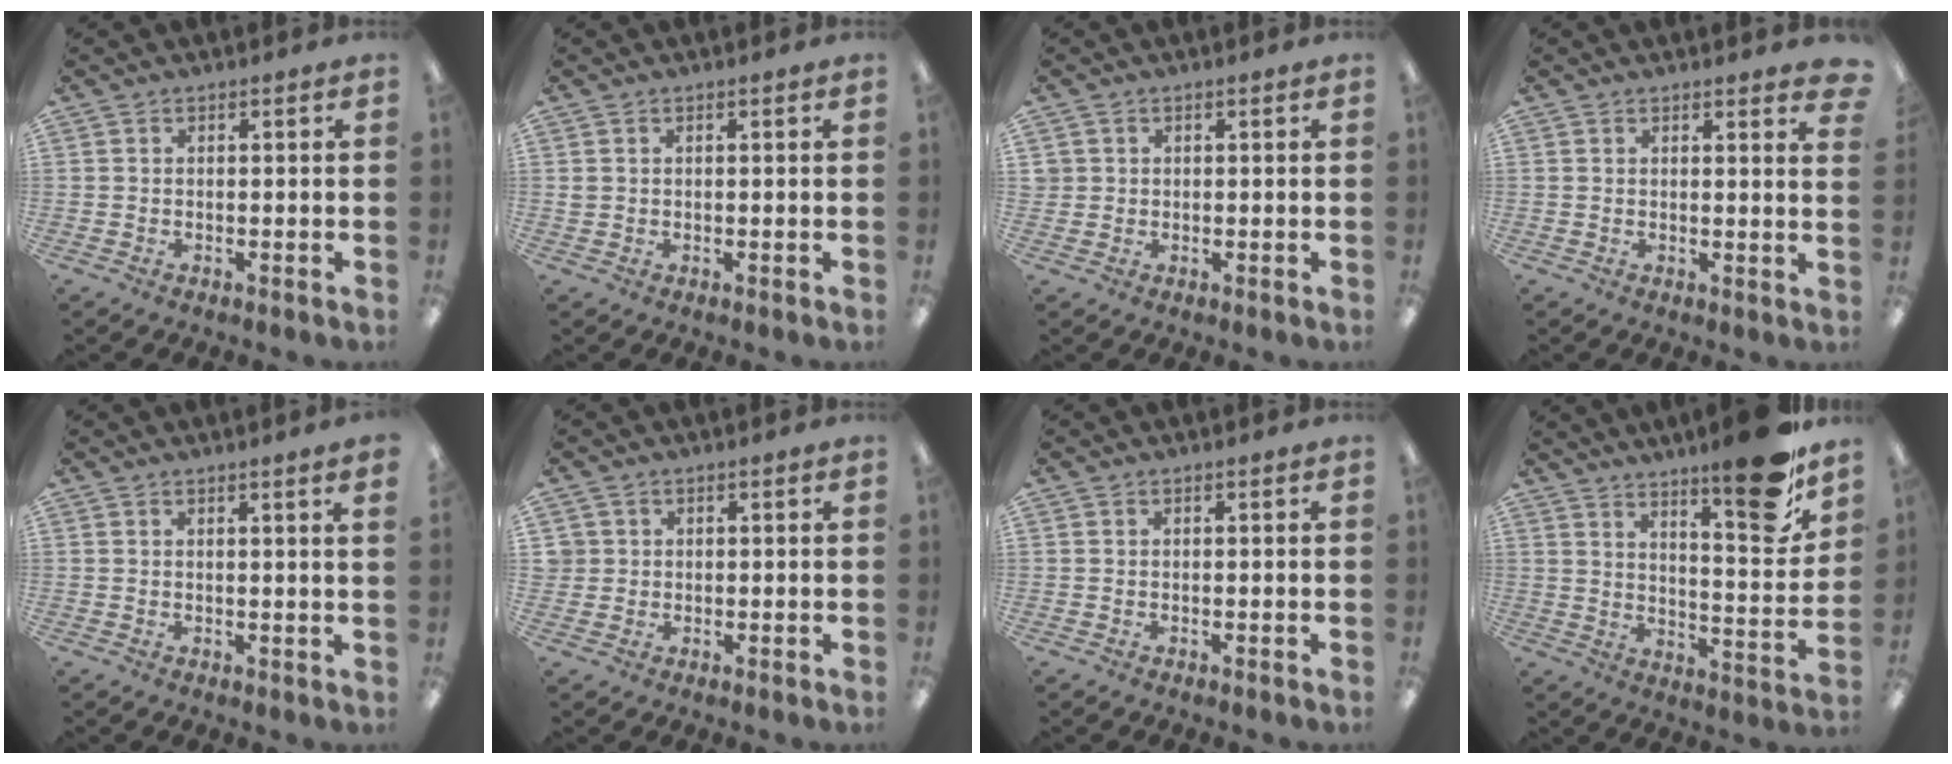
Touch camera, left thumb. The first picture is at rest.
{"total": 0.7, "force": [0.3, 0.5, 0.4], "torque": [-0.008, 0.004, 0.005]}
{"total": 1.3, "force": [0.5, 1.2, 0.1], "torque": [-0.003, 0.003, 0.009]}
{"total": 2.3, "force": [1.9, 0.2, 1.2], "torque": [-0.005, -0.012, 0.029]}
{"total": 1.7, "force": [1.3, -0.4, 1.0], "torque": [-0.011, -0.007, 0.020]}
{"total": 2.1, "force": [0.6, 2.0, 0.1], "torque": [-0.007, 0.003, 0.011]}
{"total": 0.0}
{"total": 15.9, "force": [11.8, 3.3, 10.1], "torque": [-0.138, -0.089, 0.186]}